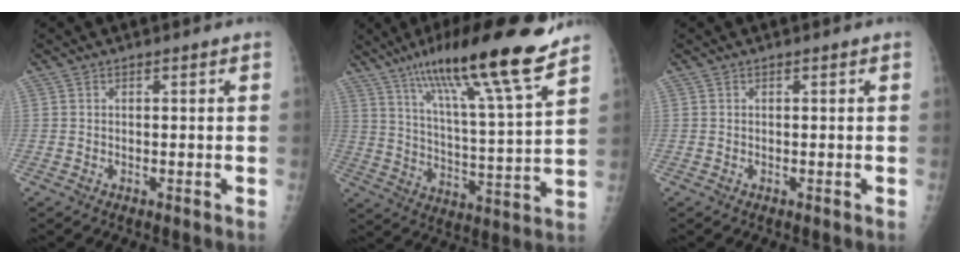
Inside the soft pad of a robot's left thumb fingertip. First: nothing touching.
{"total": 20.9, "force": [14.6, 1.5, 14.8], "torque": [-0.220, -0.056, 0.241]}
{"total": 0.0}